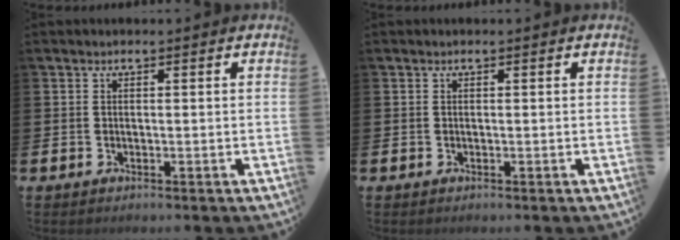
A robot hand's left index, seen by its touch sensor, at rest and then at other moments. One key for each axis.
{"total": 0.0}